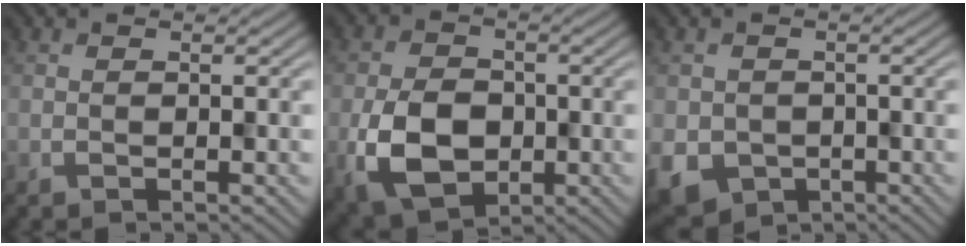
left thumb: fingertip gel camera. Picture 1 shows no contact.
{"total": 8.4, "force": [-2.4, 6.0, 5.3], "torque": [-0.114, -0.017, -0.047]}
{"total": 5.6, "force": [-2.0, 4.9, 2.0], "torque": [-0.052, -0.032, -0.024]}